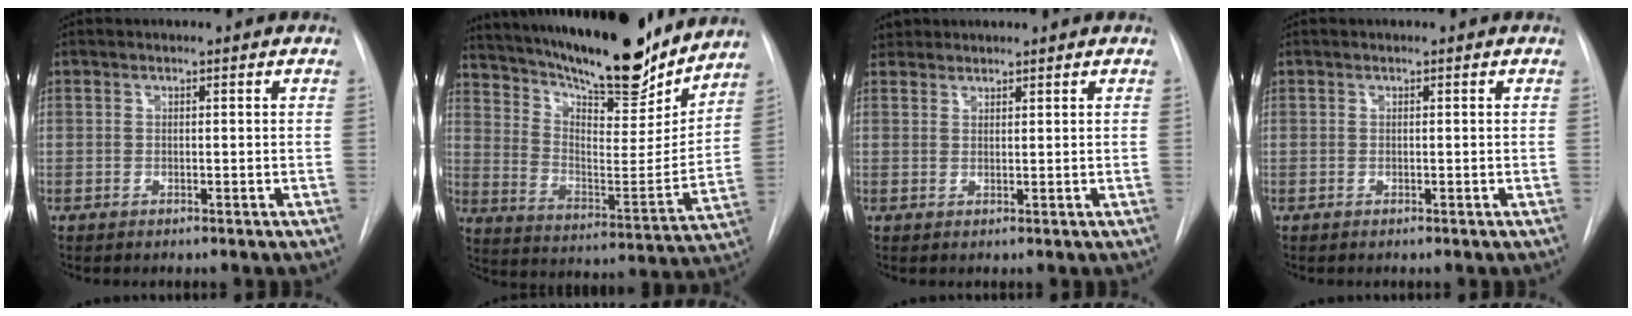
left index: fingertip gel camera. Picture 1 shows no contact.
{"total": 25.3, "force": [21.5, 5.8, 11.9], "torque": [-0.211, -0.023, 0.316]}
{"total": 2.6, "force": [2.4, 1.1, -0.1], "torque": [0.004, 0.014, 0.043]}
{"total": 0.0}